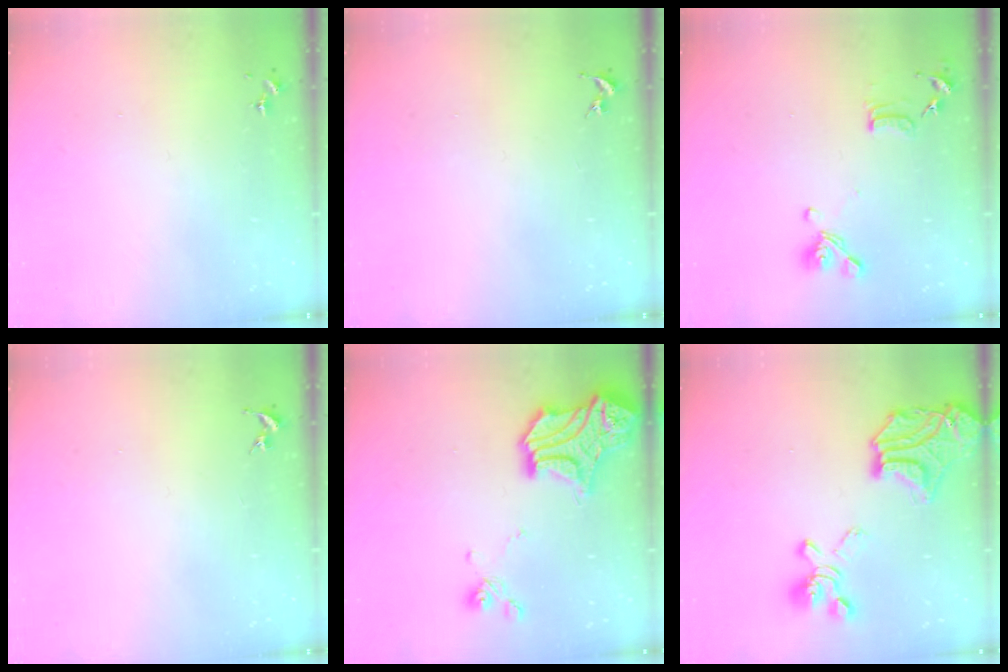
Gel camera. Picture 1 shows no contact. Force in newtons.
{"total": 0.0}
{"total": 12.9, "press": 12.8, "slide": 1.9}
{"total": 0.0}
{"total": 17.9, "press": 17.9, "slide": 0.7}
{"total": 25.0, "press": 24.9, "slide": 2.6}